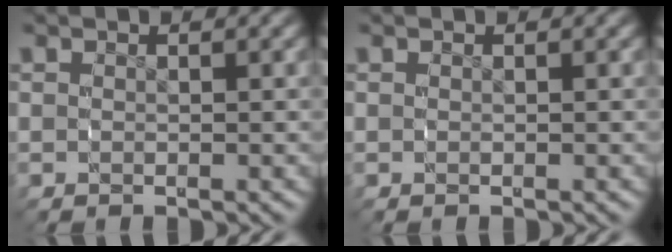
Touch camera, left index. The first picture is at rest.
{"total": 0.0}